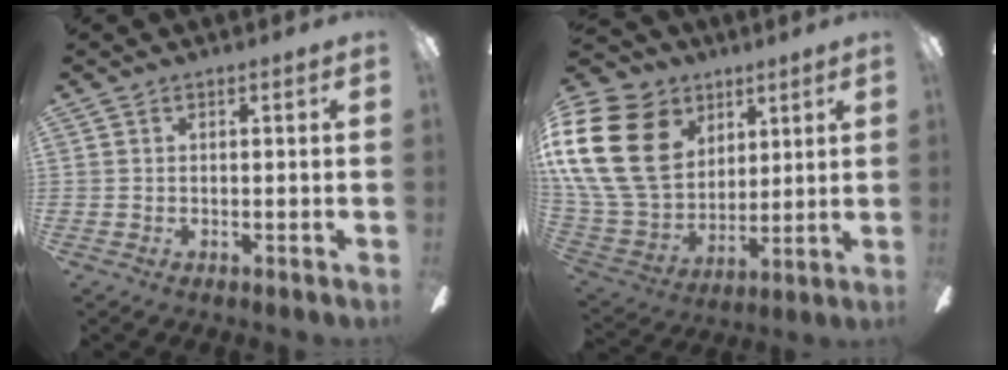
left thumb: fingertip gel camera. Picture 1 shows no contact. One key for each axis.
{"total": 25.0, "fx": 8.3, "fy": 18.7, "fz": 14.4, "tx": -0.319, "ty": -0.027, "tz": 0.161}